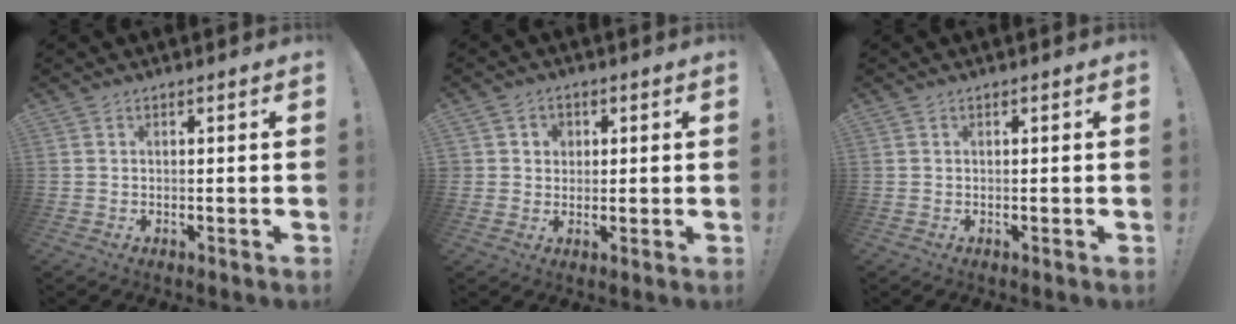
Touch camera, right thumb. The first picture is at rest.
{"total": 3.5, "force": [0.7, 3.4, 0.5], "torque": [-0.010, 0.001, 0.012]}
{"total": 0.0}